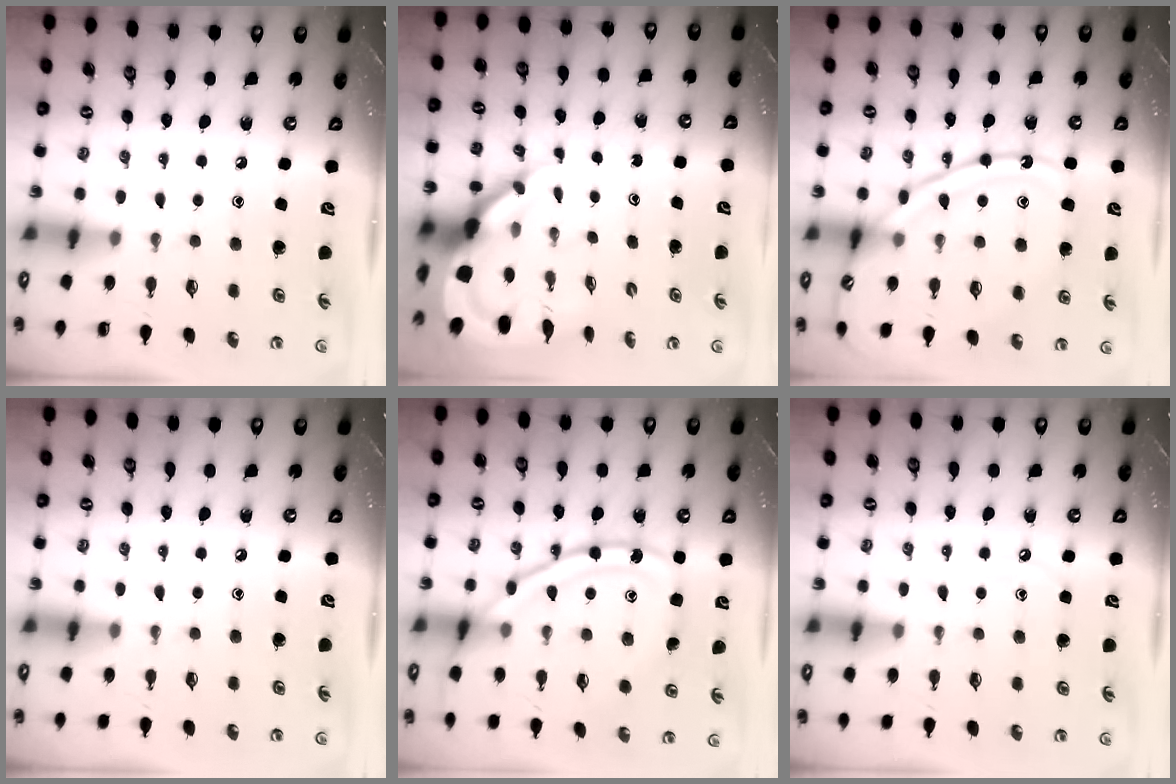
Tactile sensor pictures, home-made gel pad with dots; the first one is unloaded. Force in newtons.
{"total": 9.0, "press": 9.0, "slide": 1.2}
{"total": 13.7, "press": 13.7, "slide": 1.1}
{"total": 2.9, "press": 2.8, "slide": 0.4}
{"total": 15.3, "press": 15.3, "slide": 0.4}
{"total": 4.5, "press": 4.4, "slide": 0.6}